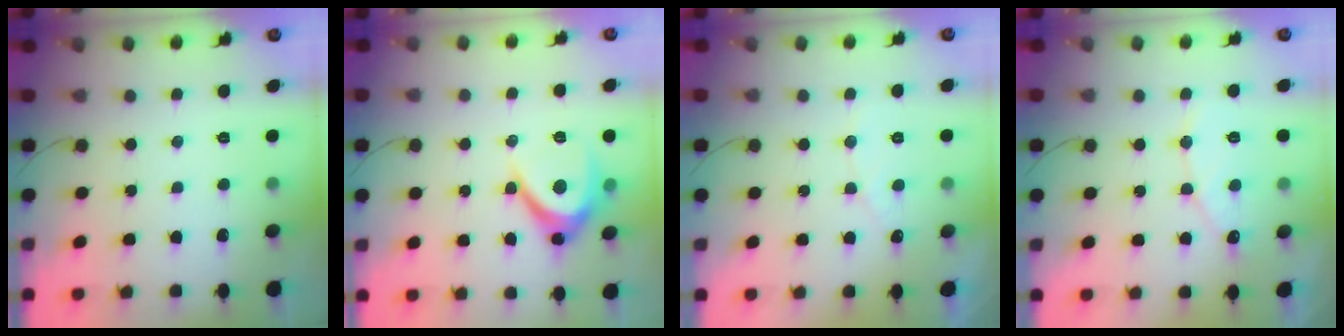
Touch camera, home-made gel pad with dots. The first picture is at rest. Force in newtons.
{"total": 8.9, "press": 8.8, "slide": 1.3}
{"total": 4.6, "press": 4.6, "slide": 0.2}
{"total": 8.8, "press": 8.8, "slide": 0.6}